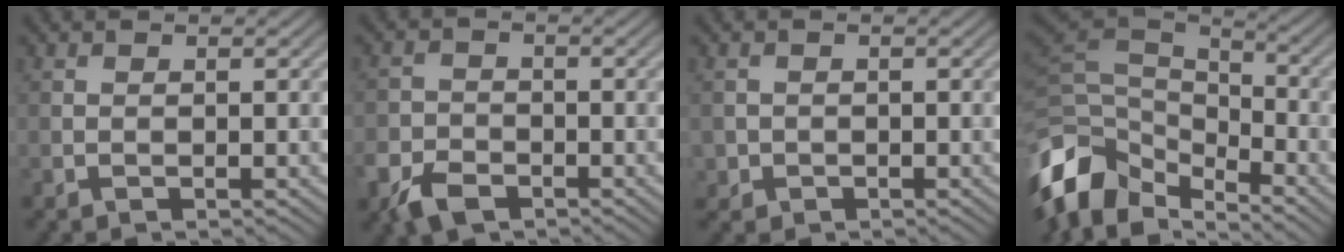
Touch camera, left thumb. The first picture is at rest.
{"total": 5.2, "force": [-3.3, 3.2, 2.4], "torque": [-0.055, -0.007, -0.069]}
{"total": 1.5, "force": [-0.4, 1.4, 0.2], "torque": [0.003, -0.006, -0.011]}
{"total": 11.1, "force": [-5.9, 6.7, 6.6], "torque": [-0.169, -0.006, -0.117]}